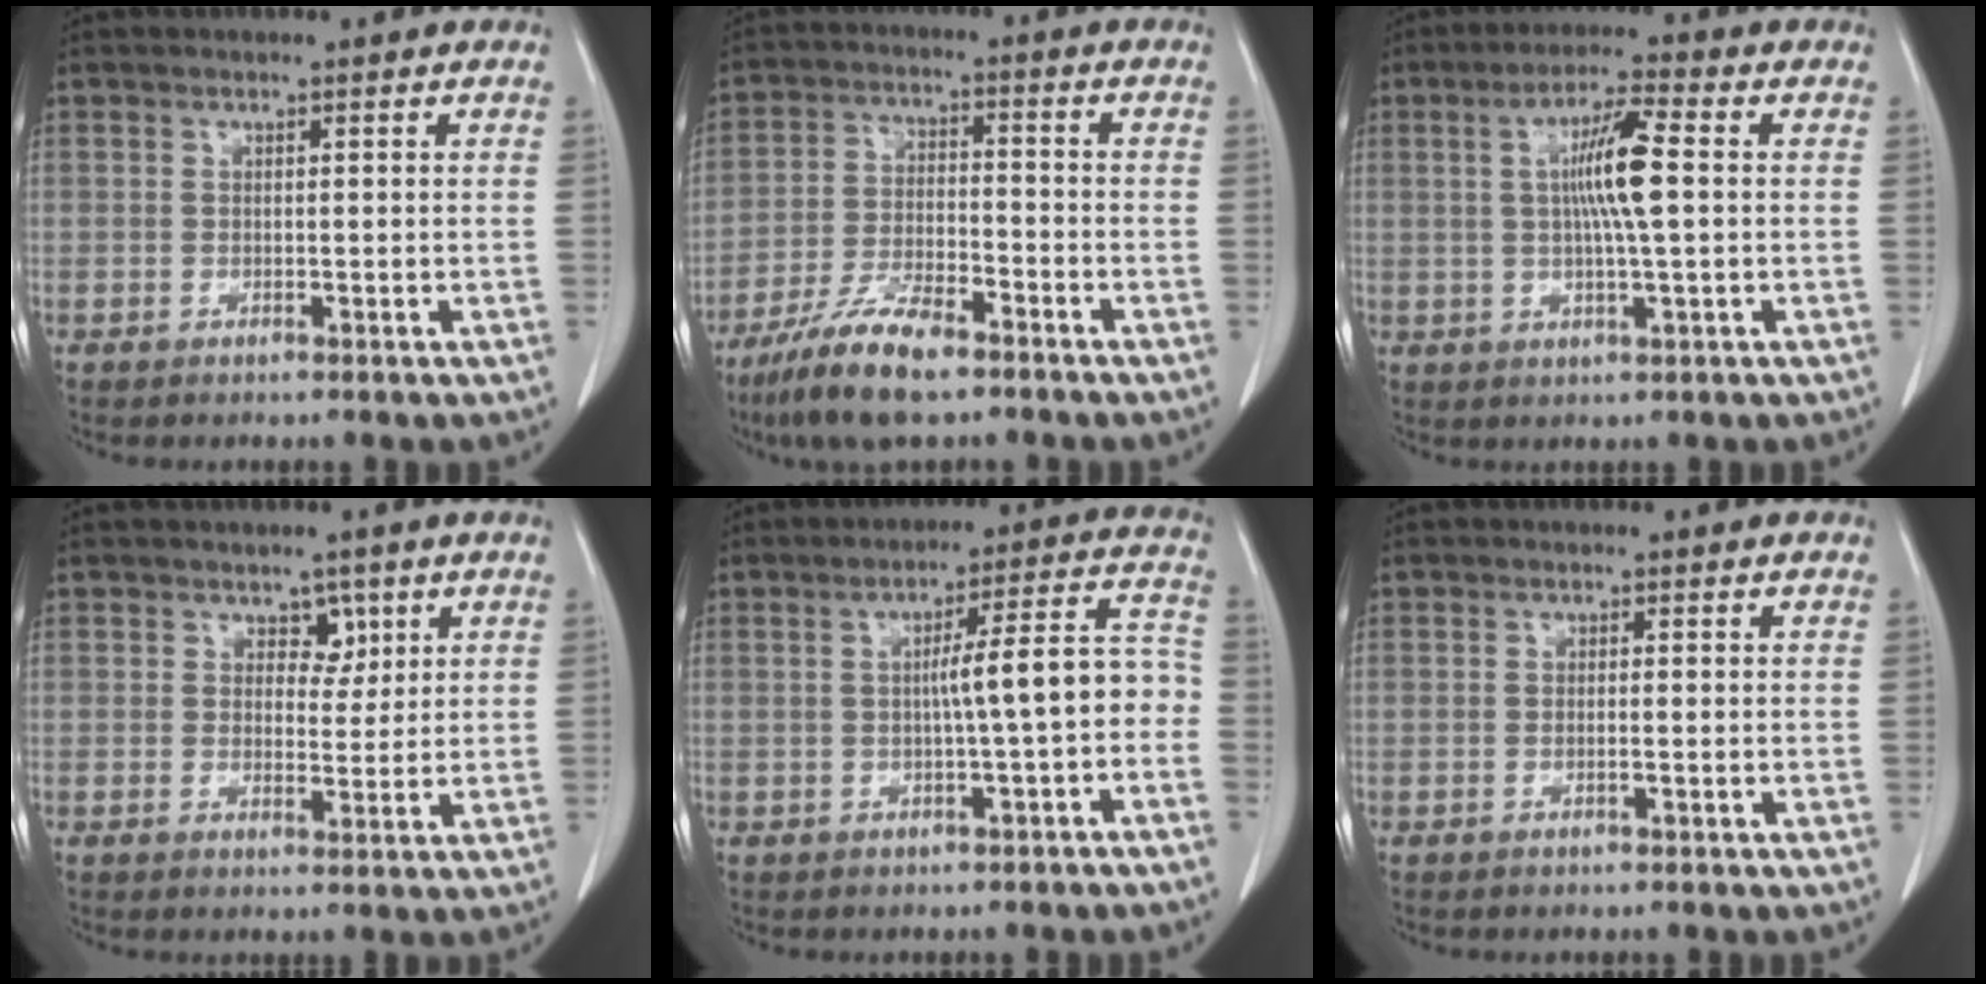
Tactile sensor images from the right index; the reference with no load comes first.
{"total": 10.4, "force": [-7.5, 2.1, 6.9], "torque": [-0.136, -0.020, -0.138]}
{"total": 8.1, "force": [0.9, 0.3, 8.1], "torque": [-0.148, 0.002, 0.012]}
{"total": 3.0, "force": [1.5, 2.0, 1.6], "torque": [-0.013, 0.002, 0.023]}
{"total": 7.8, "force": [-1.5, 0.6, 7.6], "torque": [-0.103, 0.034, -0.020]}
{"total": 0.7, "force": [-0.3, -0.1, 0.6], "torque": [-0.011, 0.002, -0.004]}